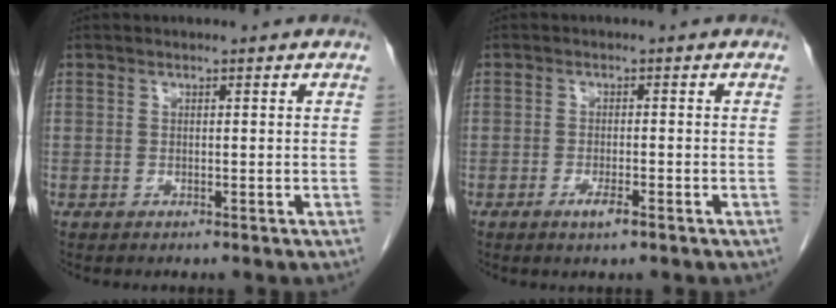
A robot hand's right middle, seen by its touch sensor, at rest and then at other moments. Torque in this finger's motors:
{"motor_torque": [0.41, -0.25, 0.05, 0.04]}